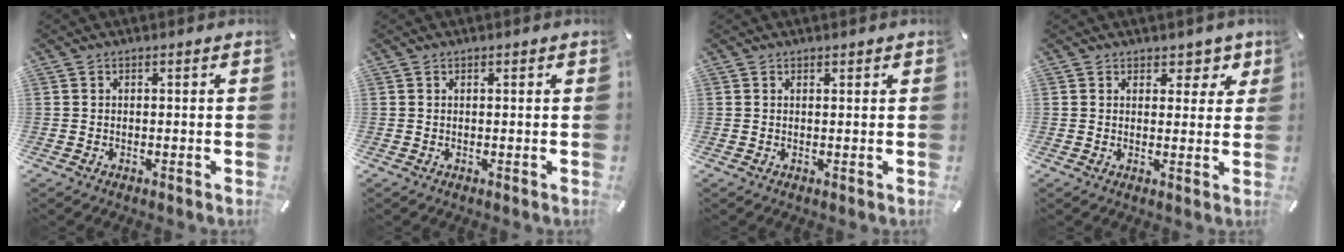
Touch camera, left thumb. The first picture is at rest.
{"total": 0.0}
{"total": 0.5, "force": [0.5, 0.2, 0.1], "torque": [-0.002, -0.001, 0.010]}
{"total": 4.5, "force": [2.8, 3.2, 1.4], "torque": [0.009, -0.019, 0.041]}